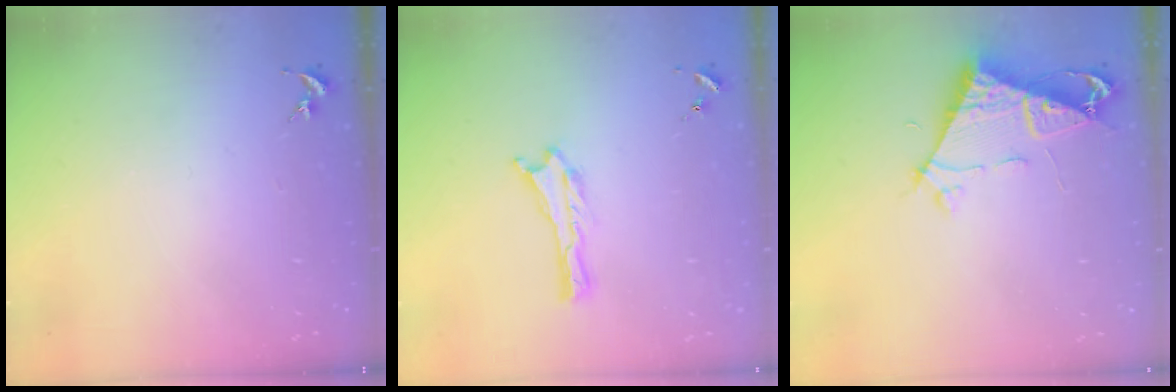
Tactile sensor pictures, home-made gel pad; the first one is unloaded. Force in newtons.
{"total": 0.0}
{"total": 7.0, "press": 7.0, "slide": 0.5}